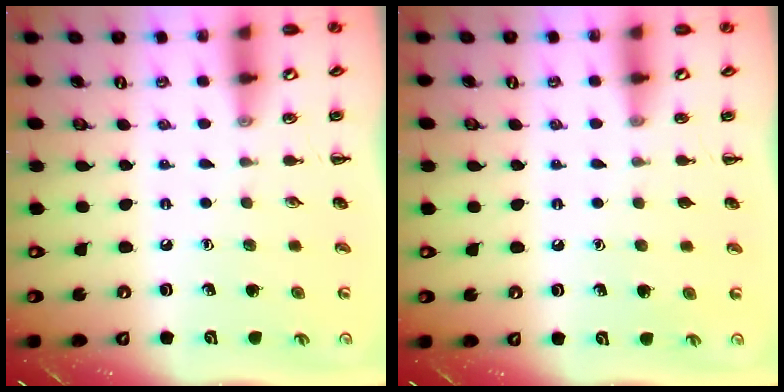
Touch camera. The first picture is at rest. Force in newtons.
{"total": 0.6, "press": 0.6, "slide": 0.0}